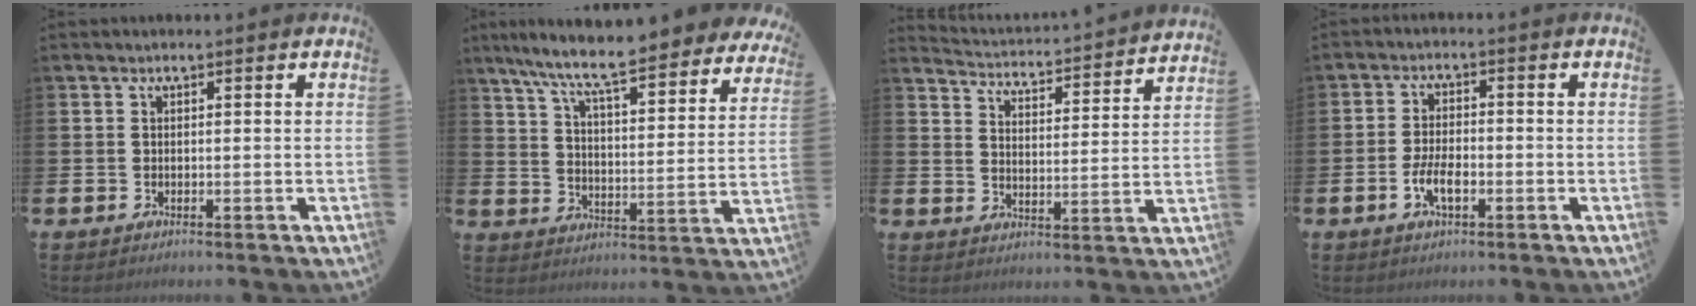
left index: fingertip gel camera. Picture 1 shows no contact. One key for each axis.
{"total": 9.0, "fx": 8.2, "fy": 0.5, "fz": 3.8, "tx": -0.100, "ty": -0.063, "tz": 0.135}
{"total": 3.6, "fx": 3.6, "fy": 0.2, "fz": 0.2, "tx": -0.022, "ty": -0.044, "tz": 0.055}
{"total": 4.0, "fx": -1.3, "fy": 1.8, "fz": 3.4, "tx": -0.058, "ty": 0.001, "tz": -0.026}